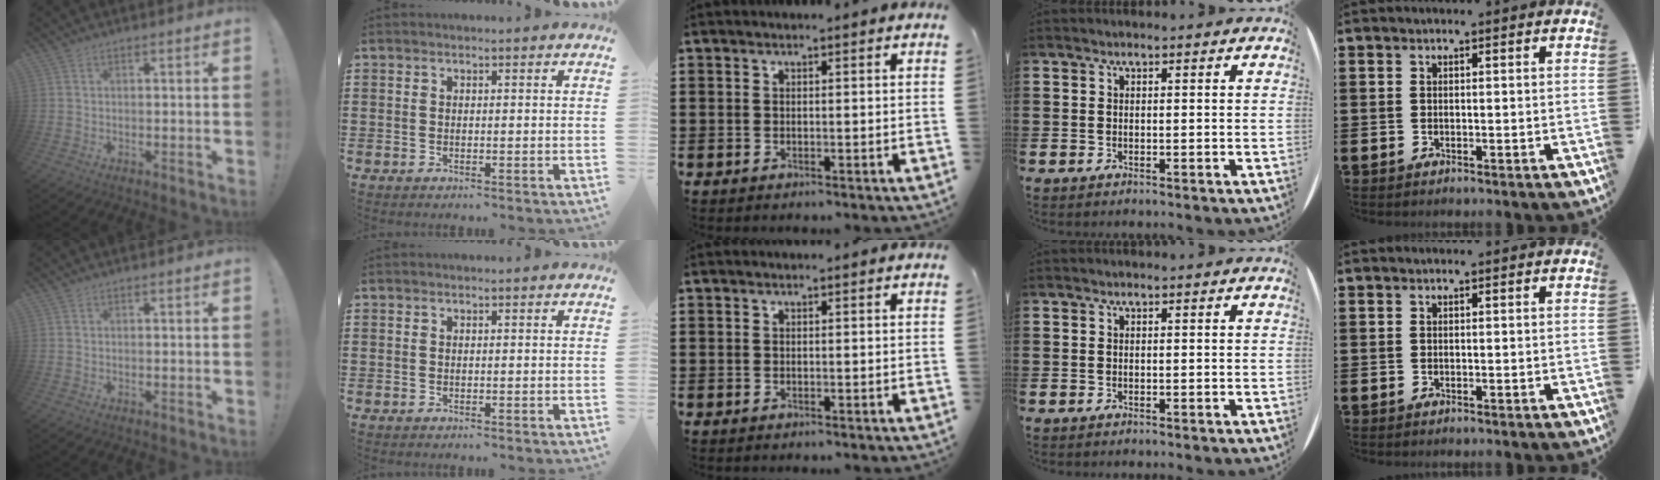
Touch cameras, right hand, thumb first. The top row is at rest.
{}